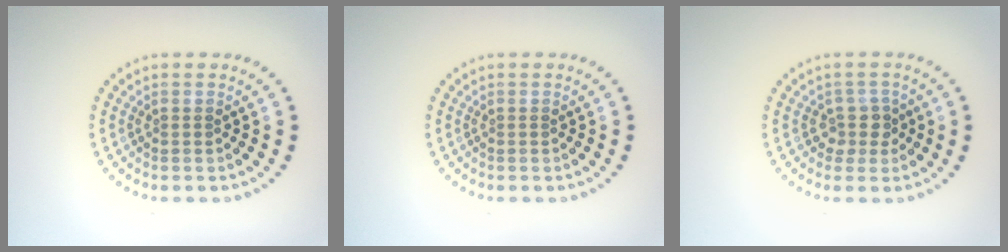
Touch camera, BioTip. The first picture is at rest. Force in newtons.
{"total": 0.0}
{"total": 2.0, "press": 1.5, "slide": 1.3}